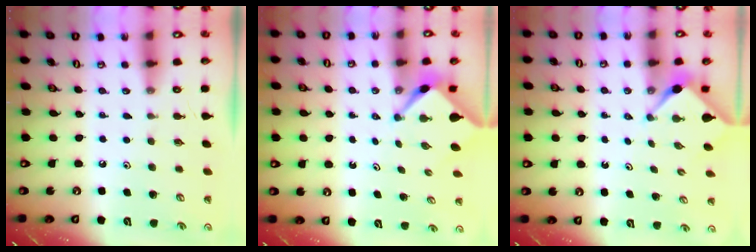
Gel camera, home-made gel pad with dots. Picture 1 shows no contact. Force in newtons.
{"total": 2.5, "press": 2.5, "slide": 0.3}
{"total": 3.0, "press": 3.0, "slide": 0.2}